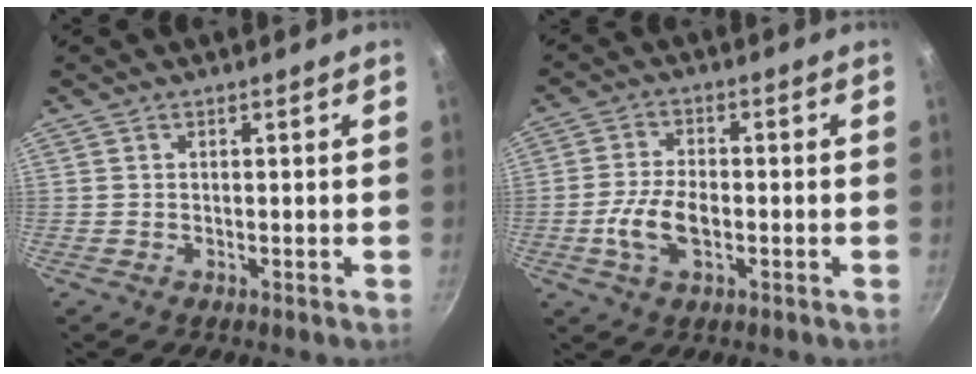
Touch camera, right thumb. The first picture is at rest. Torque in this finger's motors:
{"motor_torque": [1.32, 1.20, 0.68, -0.51, 0.06]}